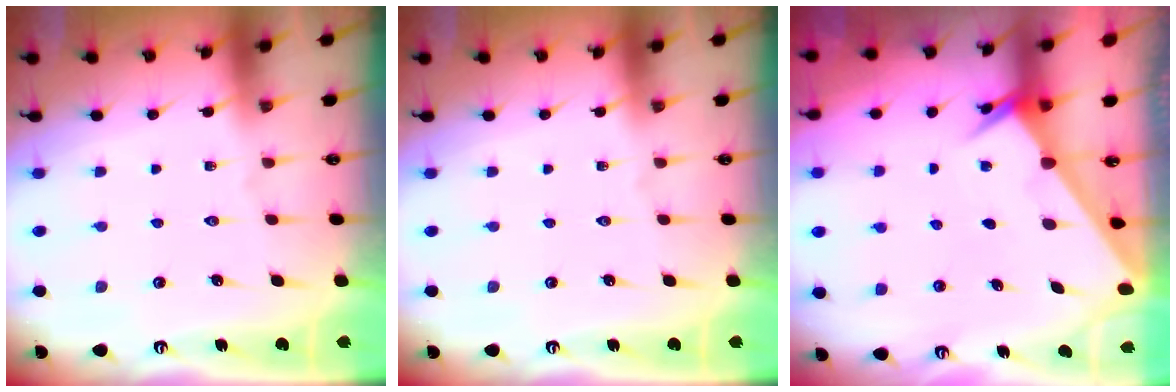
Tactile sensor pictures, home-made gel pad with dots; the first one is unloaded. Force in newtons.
{"total": 0.0}
{"total": 1.9, "press": 1.9, "slide": 0.2}